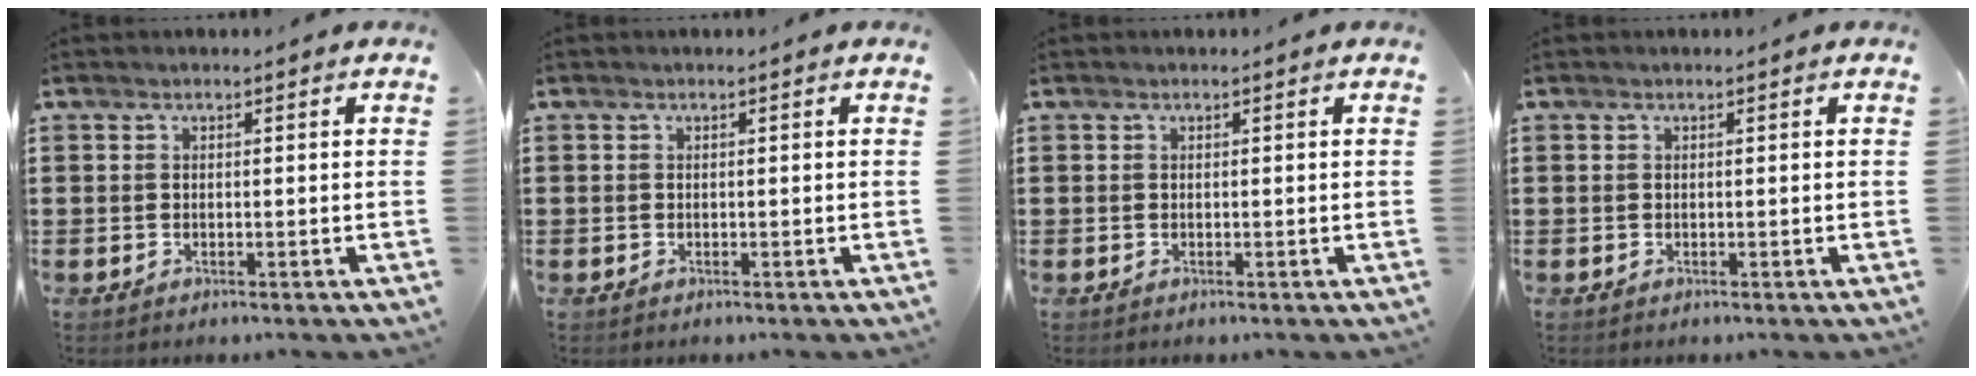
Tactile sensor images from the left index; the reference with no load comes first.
{"total": 0.0}
{"total": 0.0}
{"total": 0.0}